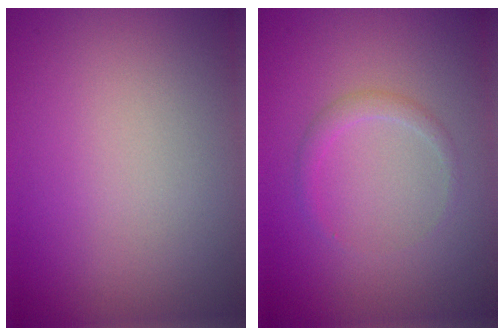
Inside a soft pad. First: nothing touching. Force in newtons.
{"total": 1.2, "press": 1.2, "slide": 0.1}